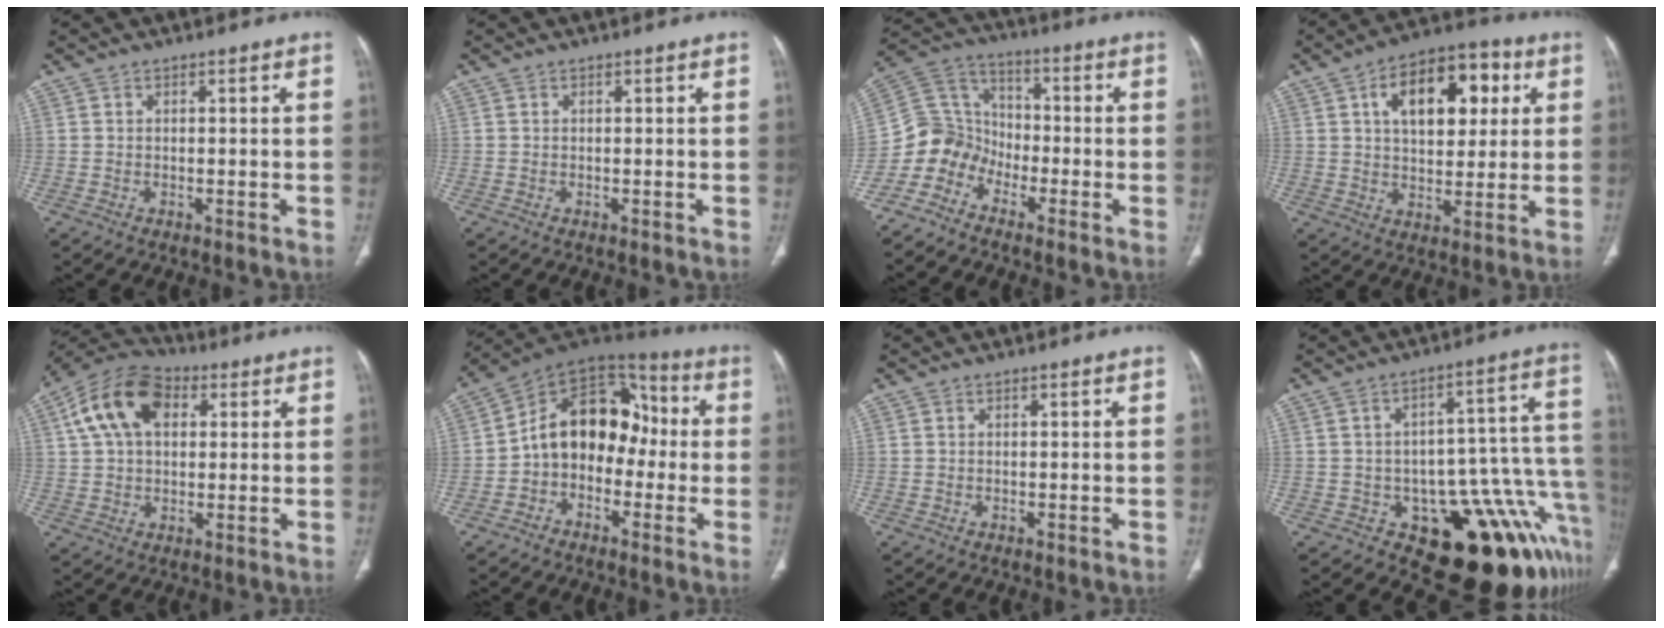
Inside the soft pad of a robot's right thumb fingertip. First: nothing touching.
{"total": 0.0}
{"total": 9.2, "force": [-6.2, 6.5, 1.8], "torque": [-0.019, 0.072, -0.139]}
{"total": 15.9, "force": [5.0, 9.1, 12.0], "torque": [-0.138, 0.010, 0.073]}
{"total": 14.1, "force": [4.3, 9.1, 9.9], "torque": [-0.173, 0.022, 0.068]}
{"total": 14.7, "force": [-1.7, 10.7, 9.9], "torque": [-0.116, 0.060, -0.046]}
{"total": 0.0}
{"total": 21.0, "force": [-9.4, 9.9, 15.9], "torque": [-0.088, 0.092, -0.115]}